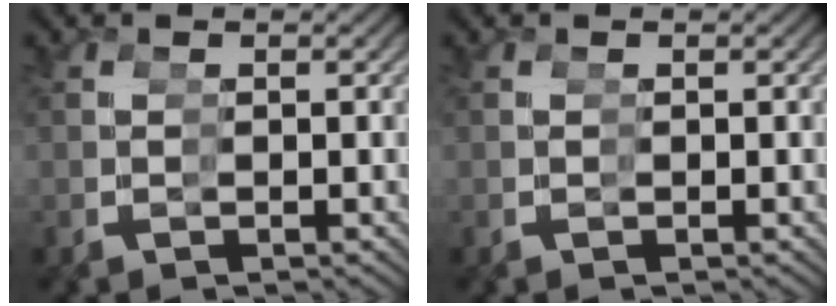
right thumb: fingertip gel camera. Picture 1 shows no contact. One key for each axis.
{"total": 1.1, "fx": 0.2, "fy": -1.0, "fz": -0.5, "tx": 0.015, "ty": -0.001, "tz": 0.007}